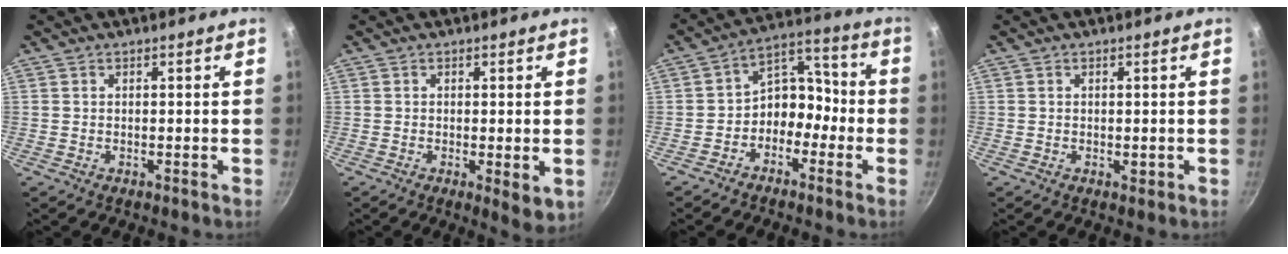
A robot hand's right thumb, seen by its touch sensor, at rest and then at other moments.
{"total": 4.2, "force": [-0.9, 1.2, 4.0], "torque": [-0.058, -0.014, -0.012]}
{"total": 9.1, "force": [-2.8, 6.7, 5.6], "torque": [-0.045, 0.049, -0.063]}
{"total": 0.9, "force": [-0.1, 0.6, 0.6], "torque": [-0.001, -0.001, -0.002]}